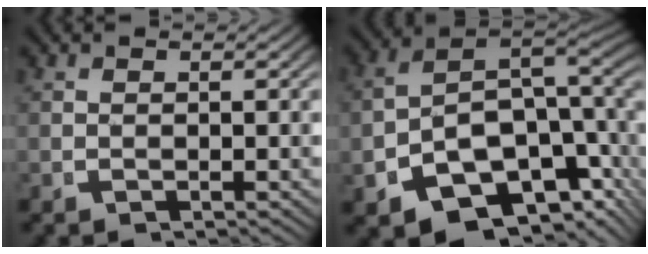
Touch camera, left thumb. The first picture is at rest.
{"total": 17.6, "force": [-1.8, 13.1, 11.6], "torque": [-0.210, -0.038, -0.029]}